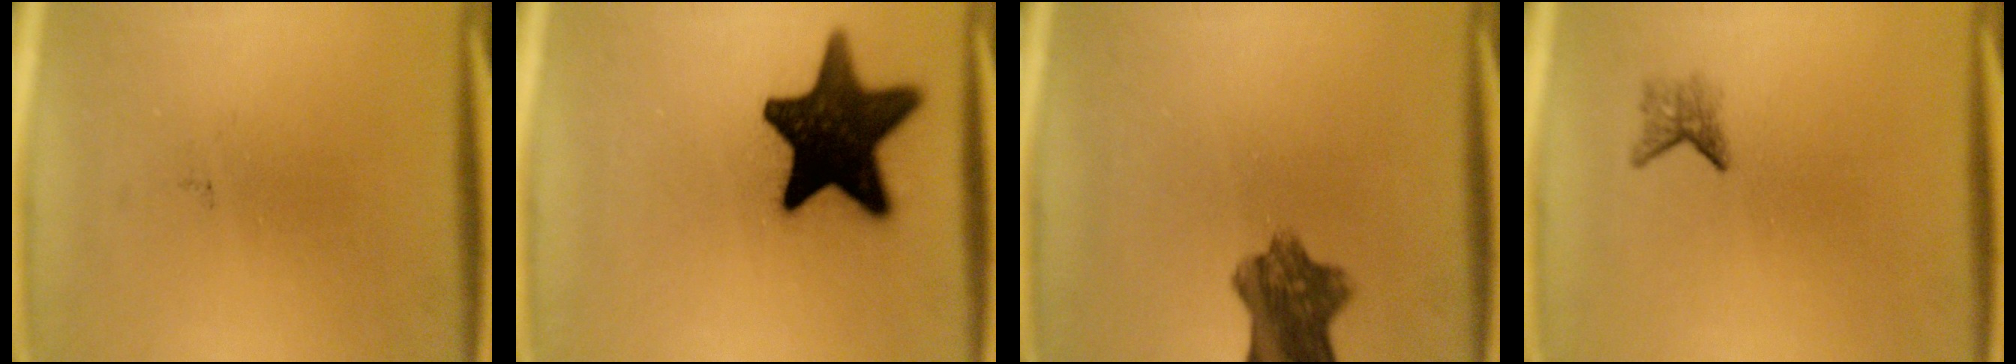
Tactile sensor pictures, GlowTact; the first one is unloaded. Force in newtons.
{"total": 18.1}
{"total": 8.1}
{"total": 1.6}